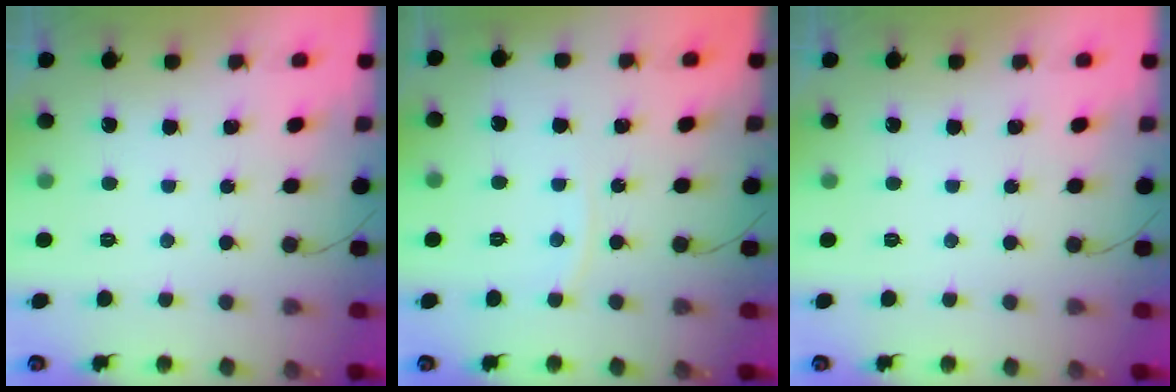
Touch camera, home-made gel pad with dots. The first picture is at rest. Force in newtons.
{"total": 3.6, "press": 3.6, "slide": 0.5}
{"total": 0.0}